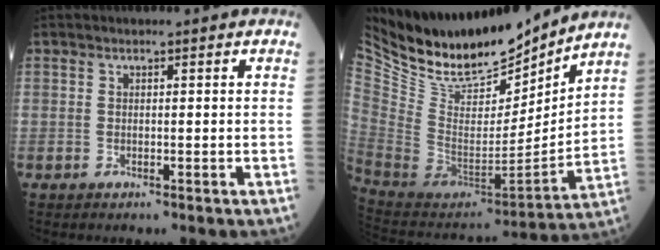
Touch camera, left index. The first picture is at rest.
{"total": 19.7, "force": [17.6, 5.1, 7.2], "torque": [-0.146, -0.030, 0.311]}